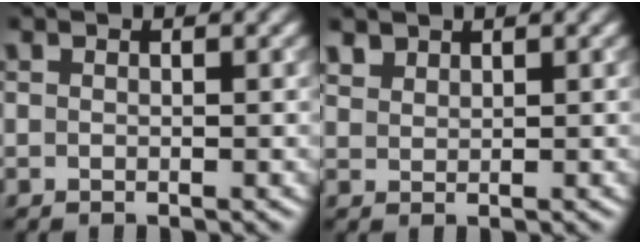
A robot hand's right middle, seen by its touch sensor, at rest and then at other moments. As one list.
[{"total": 1.5, "force": [1.3, 0.6, 0.2], "torque": [-0.007, 0.003, 0.031]}]